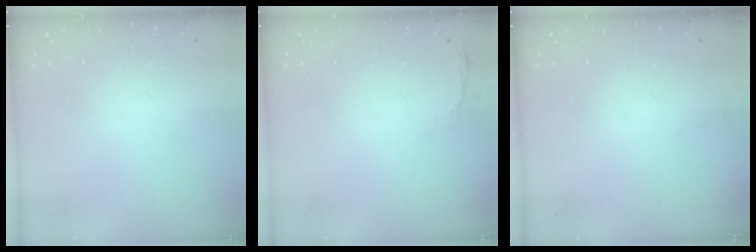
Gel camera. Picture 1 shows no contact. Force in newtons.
{"total": 3.0, "press": 2.9, "slide": 0.8}
{"total": 0.0}